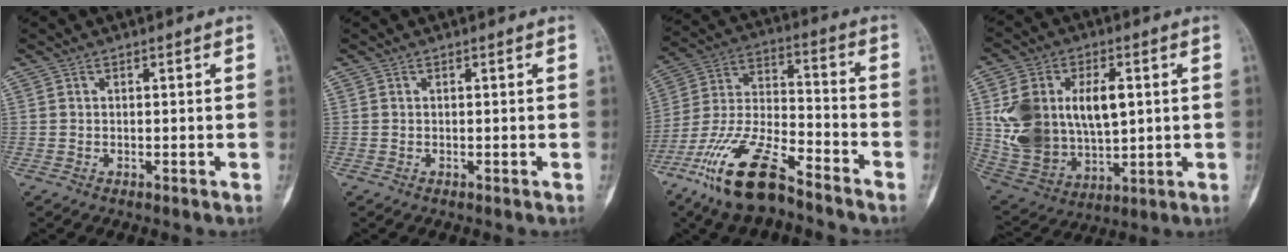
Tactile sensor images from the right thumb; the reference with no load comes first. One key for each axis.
{"total": 0.0}
{"total": 17.4, "fx": -12.0, "fy": 5.5, "fz": 11.4, "tx": -0.226, "ty": 0.061, "tz": -0.225}
{"total": 19.5, "fx": 3.1, "fy": 12.3, "fz": 14.8, "tx": -0.261, "ty": -0.003, "tz": 0.075}